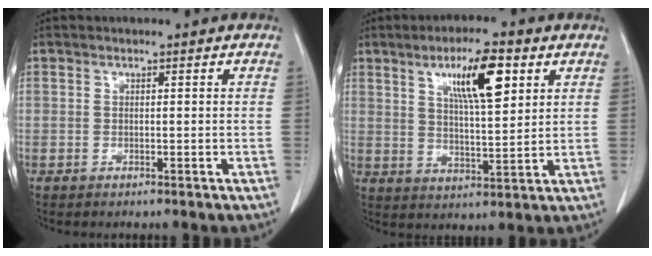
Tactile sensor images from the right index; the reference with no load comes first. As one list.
[{"total": 10.1, "force": [4.7, 2.0, 8.8], "torque": [-0.151, 0.005, 0.081]}]